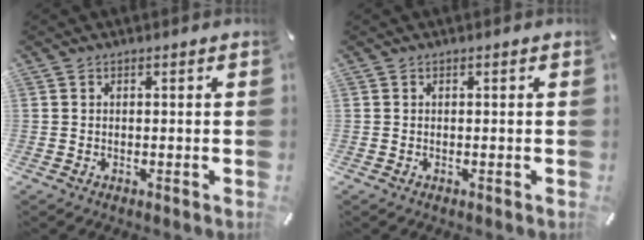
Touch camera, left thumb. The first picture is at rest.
{"total": 0.0}